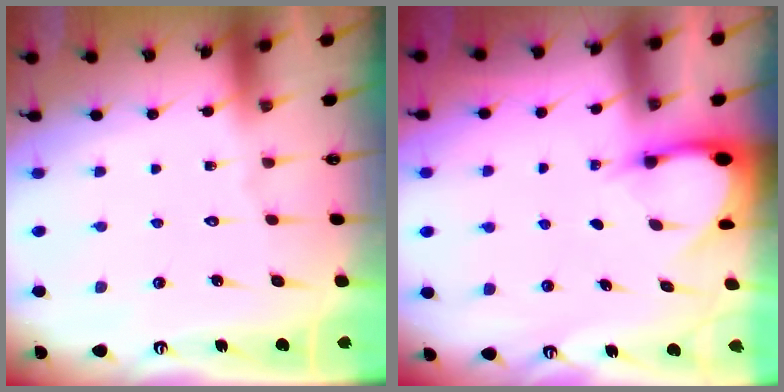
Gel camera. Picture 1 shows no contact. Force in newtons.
{"total": 3.6, "press": 3.6, "slide": 0.2}